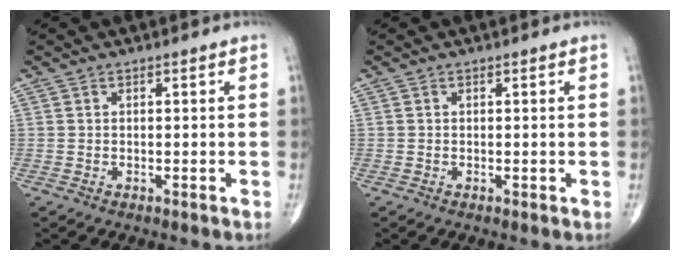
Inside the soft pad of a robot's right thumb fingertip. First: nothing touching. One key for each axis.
{"total": 0.0}